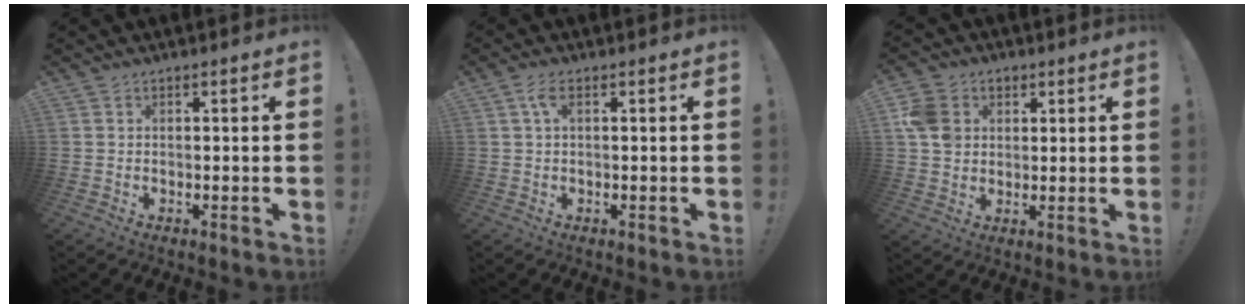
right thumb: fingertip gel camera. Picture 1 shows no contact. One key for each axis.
{"total": 3.5, "fx": 1.1, "fy": 1.3, "fz": 3.0, "tx": -0.053, "ty": 0.002, "tz": 0.017}
{"total": 9.6, "fx": 2.2, "fy": 8.3, "fz": 4.3, "tx": -0.069, "ty": 0.000, "tz": 0.045}